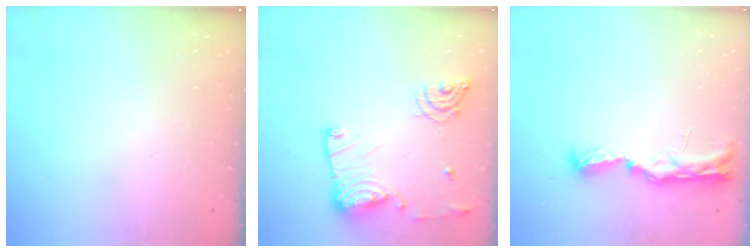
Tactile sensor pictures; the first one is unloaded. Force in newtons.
{"total": 13.9, "press": 13.9, "slide": 0.8}
{"total": 11.3, "press": 10.0, "slide": 5.1}